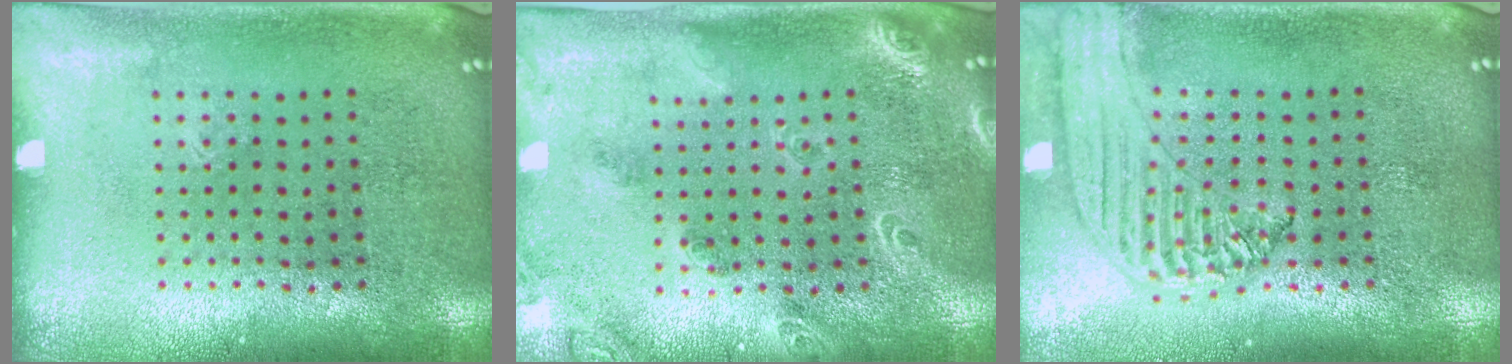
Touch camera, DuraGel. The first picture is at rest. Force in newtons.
{"total": 1.8, "press": 1.7, "slide": 0.8}
{"total": 1.3, "press": 1.2, "slide": 0.2}